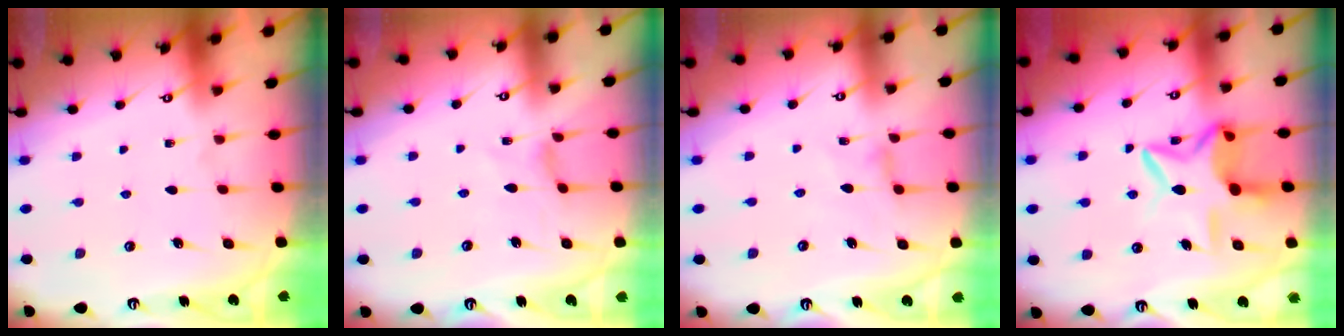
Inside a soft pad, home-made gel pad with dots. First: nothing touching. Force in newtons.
{"total": 0.0}
{"total": 1.3, "press": 1.3, "slide": 0.4}
{"total": 11.2, "press": 11.1, "slide": 1.5}